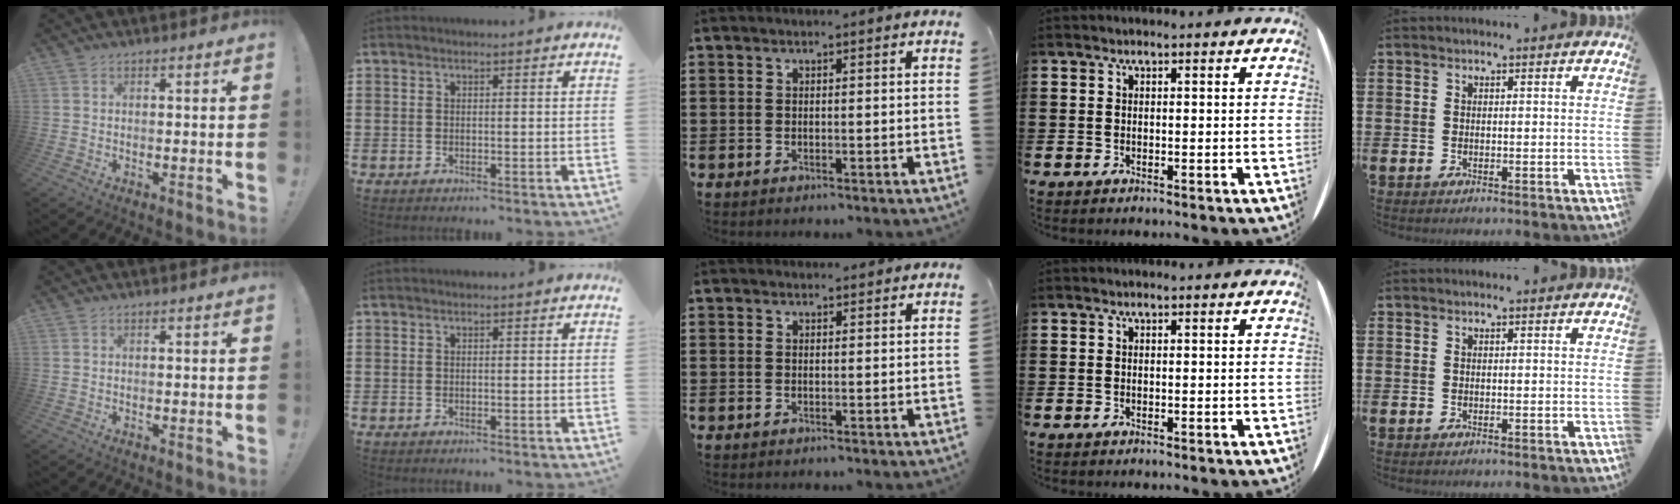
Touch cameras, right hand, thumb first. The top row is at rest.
{"middle": {"total": 0.8, "force": [0.8, 0.2, 0.0], "torque": [0.006, -0.002, 0.013]}}